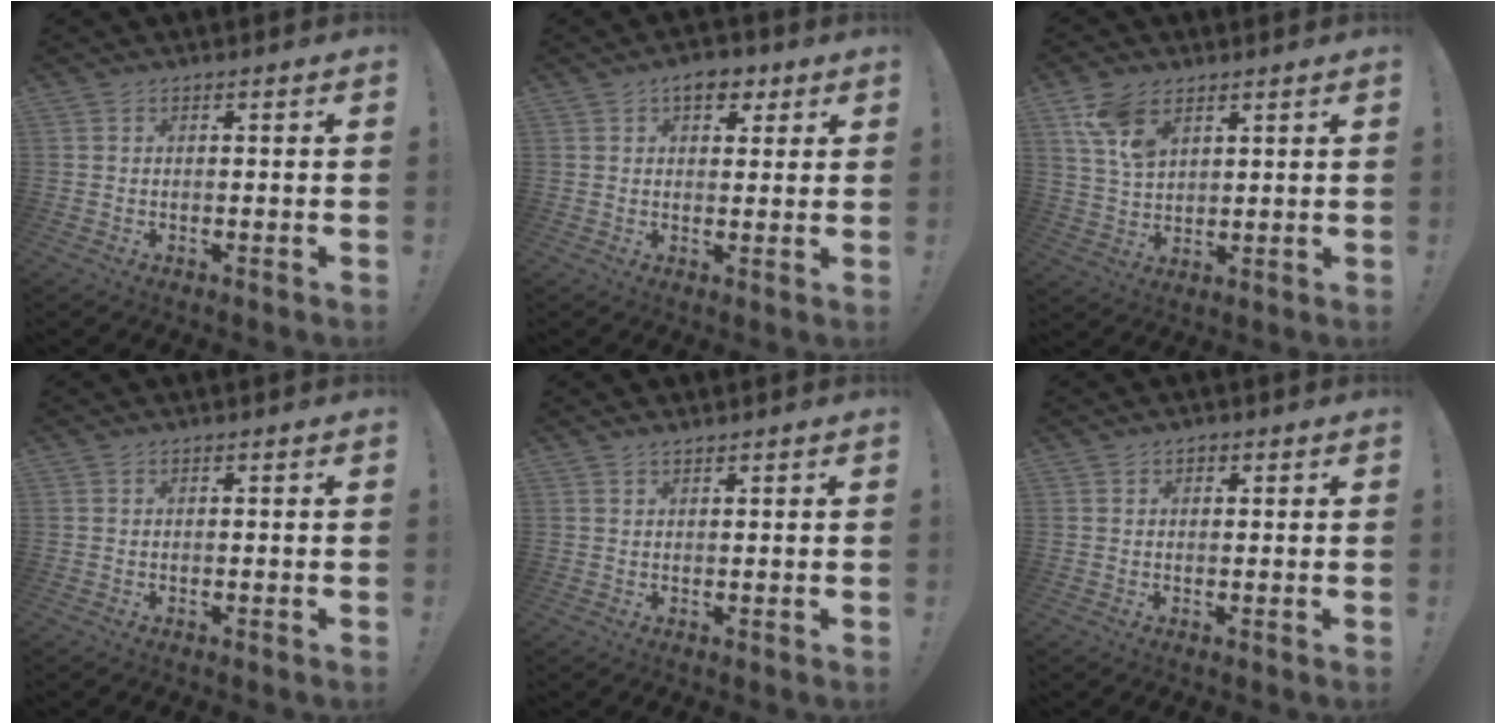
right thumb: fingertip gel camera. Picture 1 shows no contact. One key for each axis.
{"total": 6.4, "fx": 3.6, "fy": 3.8, "fz": 3.7, "tx": -0.034, "ty": -0.010, "tz": 0.059}
{"total": 9.5, "fx": 5.4, "fy": 5.4, "fz": 5.7, "tx": -0.105, "ty": -0.014, "tz": 0.106}
{"total": 0.0}
{"total": 1.4, "fx": 1.3, "fy": 0.3, "fz": 0.2, "tx": 0.001, "ty": -0.005, "tz": 0.024}
{"total": 1.0, "fx": 0.4, "fy": 0.9, "fz": 0.3, "tx": 0.002, "ty": -0.001, "tz": 0.005}